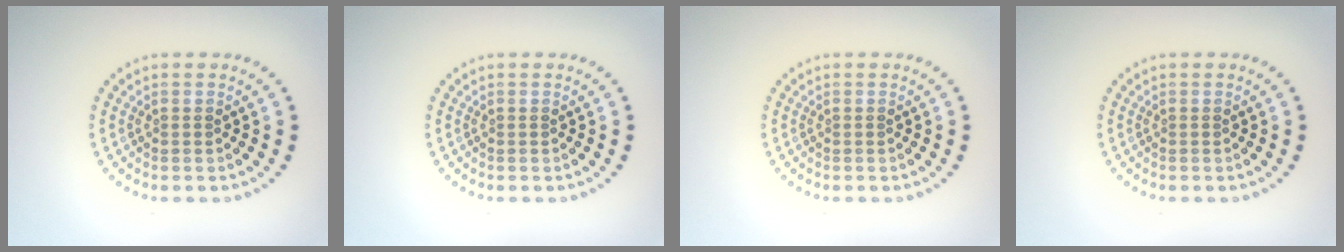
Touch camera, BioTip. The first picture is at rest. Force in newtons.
{"total": 0.0}
{"total": 0.0}
{"total": 0.0}